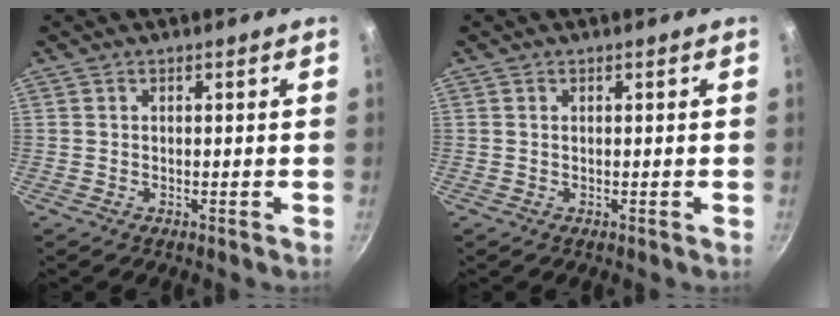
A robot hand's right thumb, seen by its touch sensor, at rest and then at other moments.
{"total": 0.0}